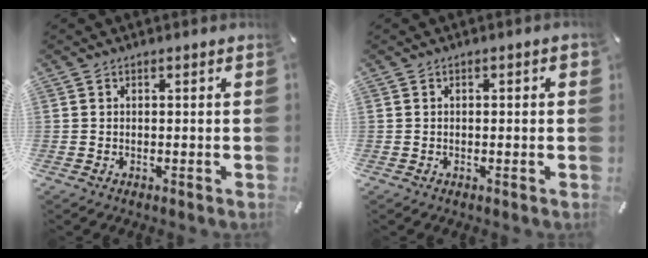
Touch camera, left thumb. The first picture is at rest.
{"total": 1.0, "force": [-0.2, 0.4, 0.9], "torque": [-0.017, 0.002, -0.004]}